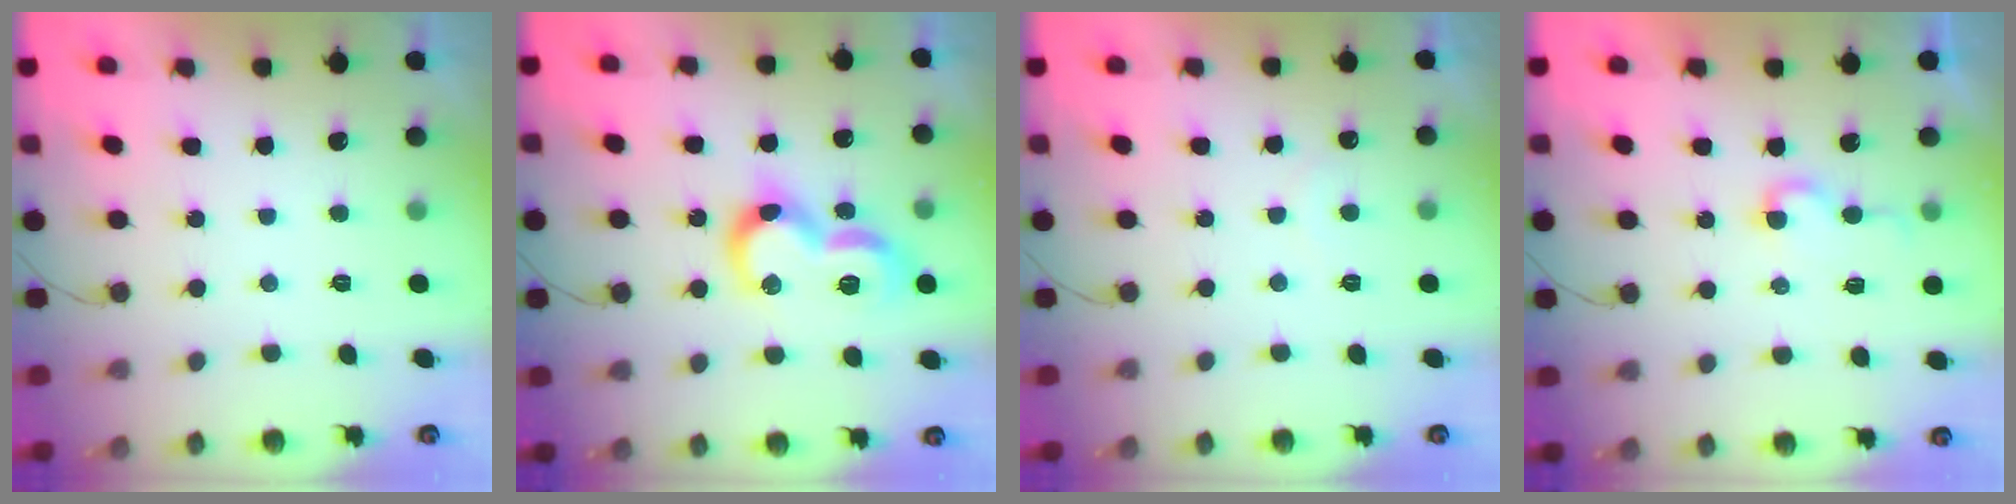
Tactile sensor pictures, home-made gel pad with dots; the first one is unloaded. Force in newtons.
{"total": 15.6, "press": 15.6, "slide": 1.0}
{"total": 4.1, "press": 4.1, "slide": 0.1}
{"total": 4.0, "press": 4.0, "slide": 0.5}